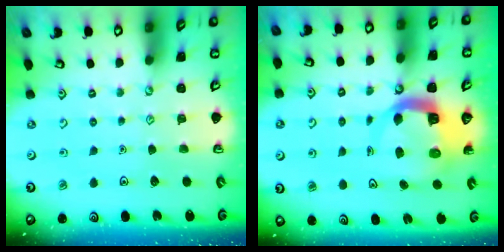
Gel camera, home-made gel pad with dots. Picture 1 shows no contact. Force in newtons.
{"total": 8.2, "press": 8.1, "slide": 1.1}